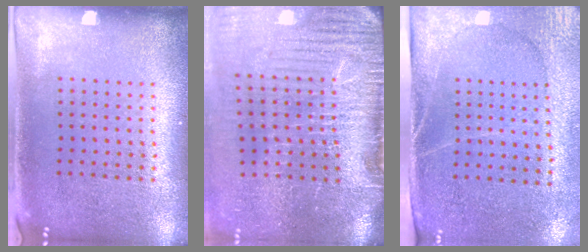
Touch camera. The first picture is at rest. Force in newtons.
{"total": 5.1, "press": 4.2, "slide": 2.9}
{"total": 2.9, "press": 2.5, "slide": 1.4}